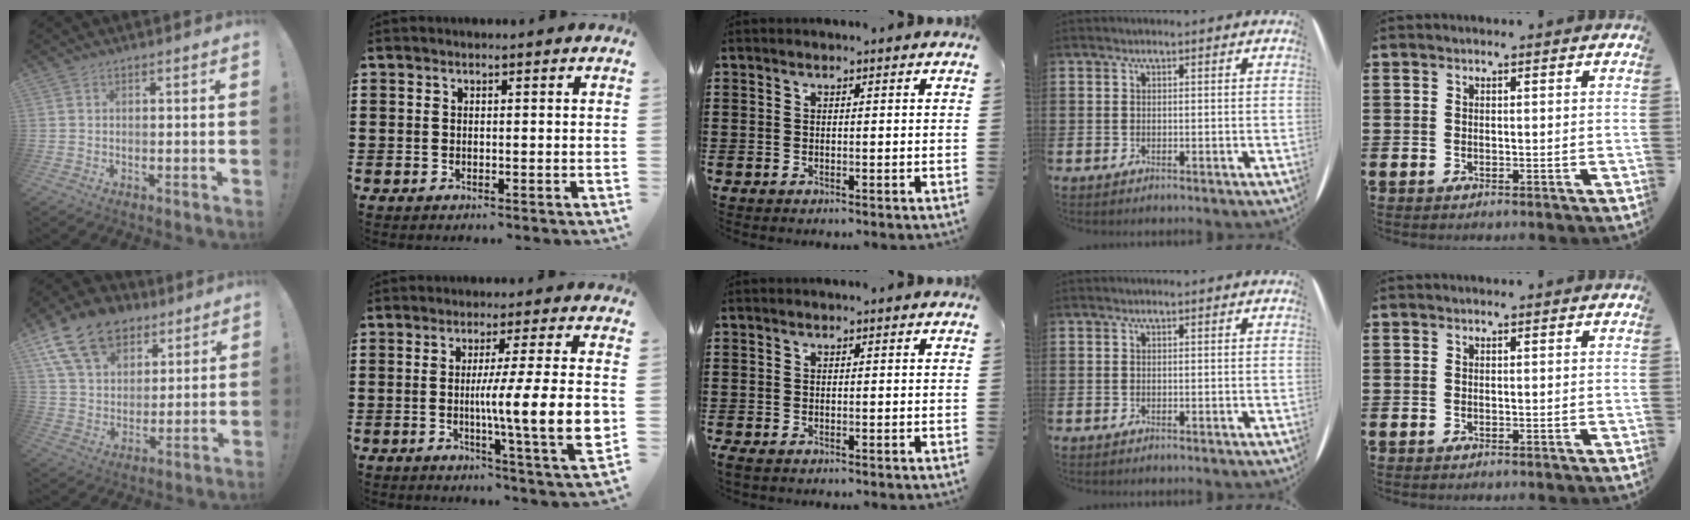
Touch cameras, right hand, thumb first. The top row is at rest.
{"thumb": {"total": 18.7, "force": [10.4, 12.4, 9.2], "torque": [-0.159, -0.051, 0.196]}, "index": {"total": 12.0, "force": [-0.8, 0.1, 12.0], "torque": [-0.206, -0.023, -0.022]}, "middle": {"total": 0.6, "force": [-0.4, 0.2, 0.4], "torque": [-0.009, -0.003, -0.006]}}